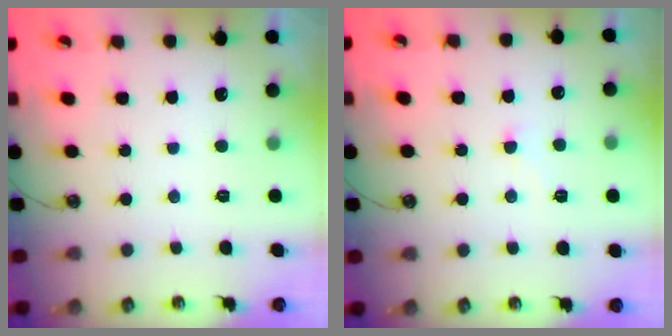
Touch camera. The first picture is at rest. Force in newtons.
{"total": 2.0, "press": 2.0, "slide": 0.5}